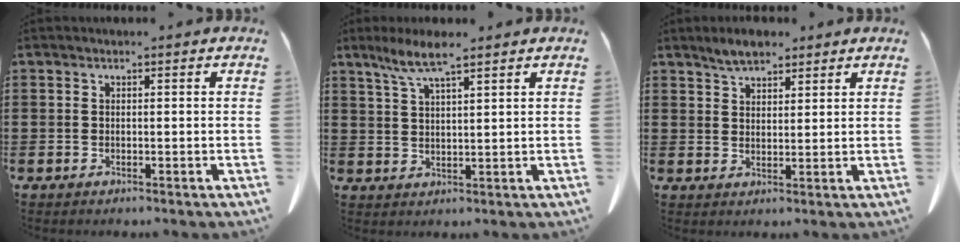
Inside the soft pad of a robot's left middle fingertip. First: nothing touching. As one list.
[{"total": 5.7, "force": [4.0, 0.7, 4.1], "torque": [-0.089, -0.002, 0.070]}, {"total": 4.0, "force": [3.5, 1.5, 1.5], "torque": [-0.029, -0.002, 0.063]}]